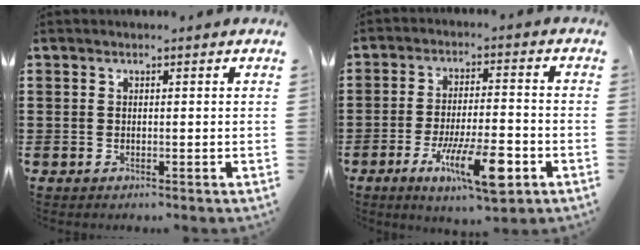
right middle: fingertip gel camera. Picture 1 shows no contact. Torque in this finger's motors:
{"motor_torque": [1.97, -0.17, 0.69, 0.21]}